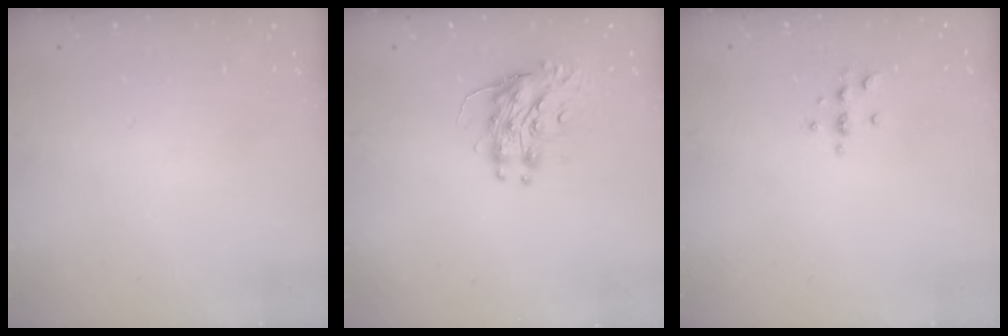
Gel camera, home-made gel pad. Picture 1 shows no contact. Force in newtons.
{"total": 9.0, "press": 9.0, "slide": 0.3}
{"total": 2.9, "press": 2.9, "slide": 0.4}